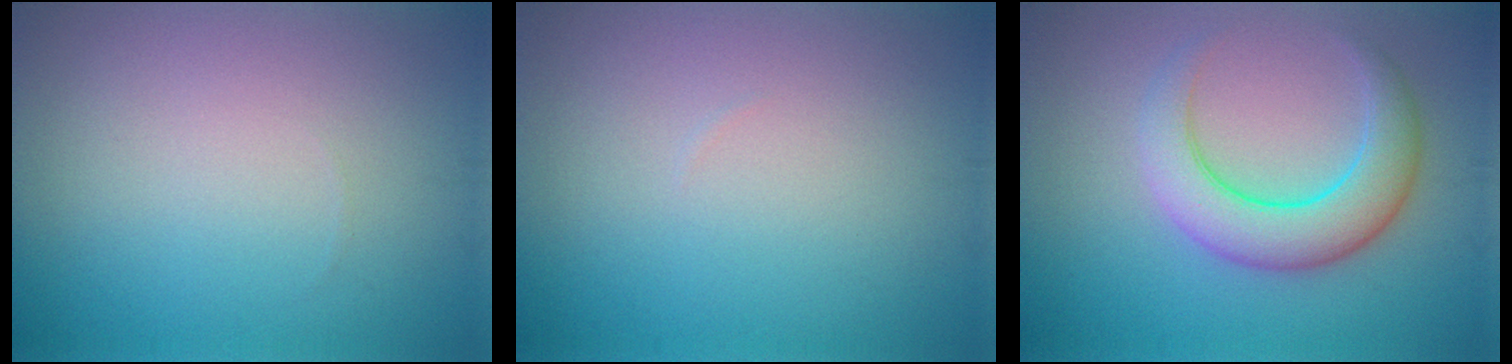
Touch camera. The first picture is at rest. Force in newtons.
{"total": 0.0}
{"total": 5.5, "press": 5.5, "slide": 0.2}